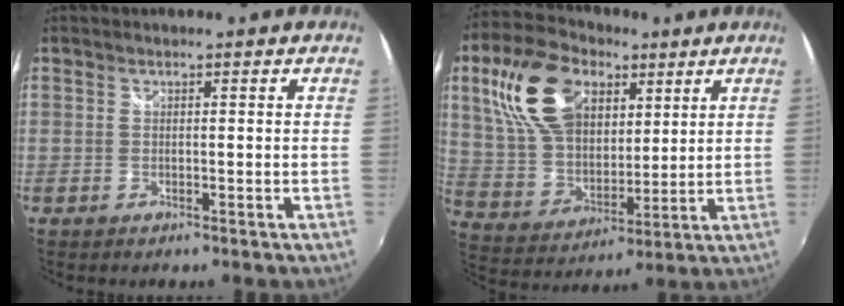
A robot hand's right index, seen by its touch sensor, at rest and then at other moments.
{"total": 19.6, "force": [8.5, 12.1, 12.9], "torque": [-0.272, 0.038, 0.167]}